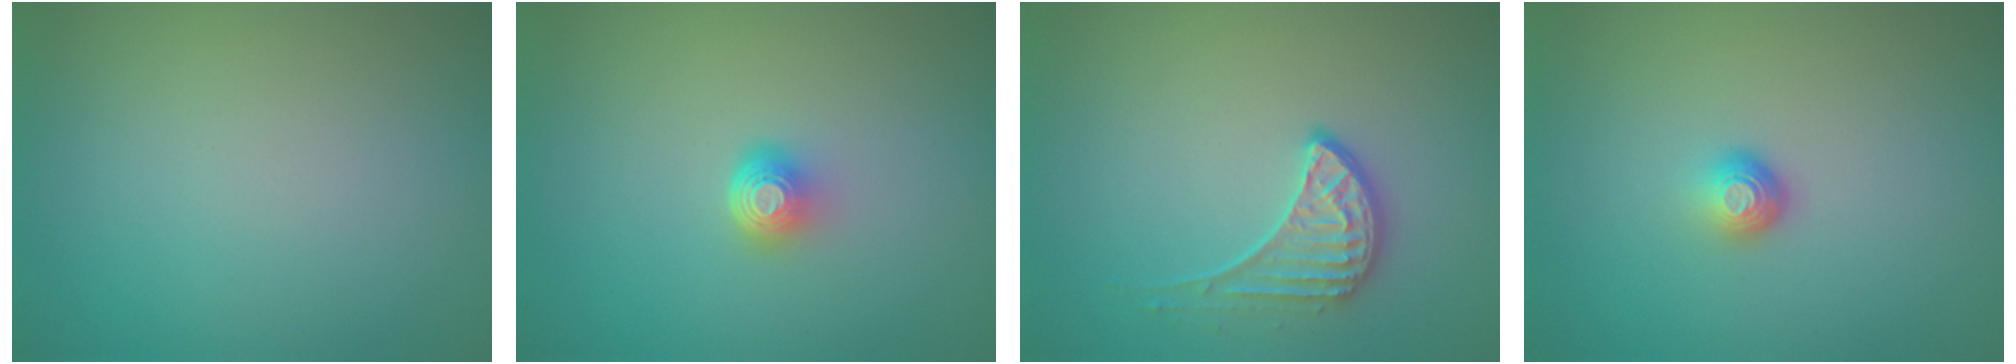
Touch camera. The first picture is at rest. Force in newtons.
{"total": 2.1, "press": 1.4, "slide": 1.6}
{"total": 2.3, "press": 1.7, "slide": 1.5}
{"total": 1.6, "press": 1.0, "slide": 1.2}